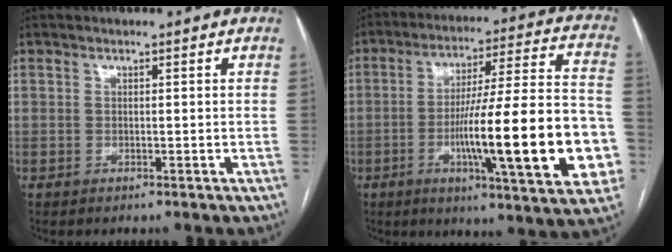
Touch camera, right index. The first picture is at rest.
{"total": 24.1, "force": [-6.0, 2.2, 23.2], "torque": [-0.309, 0.002, -0.085]}